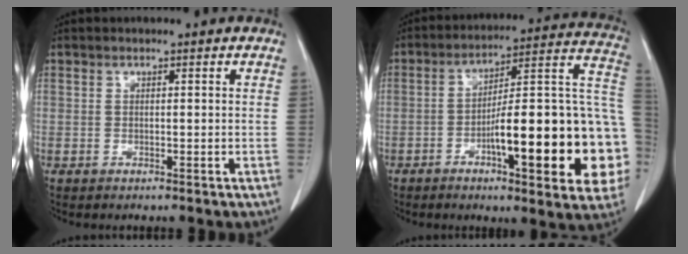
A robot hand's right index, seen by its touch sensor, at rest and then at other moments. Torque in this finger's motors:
{"motor_torque": [1.45, -0.69, 1.05, 0.21]}